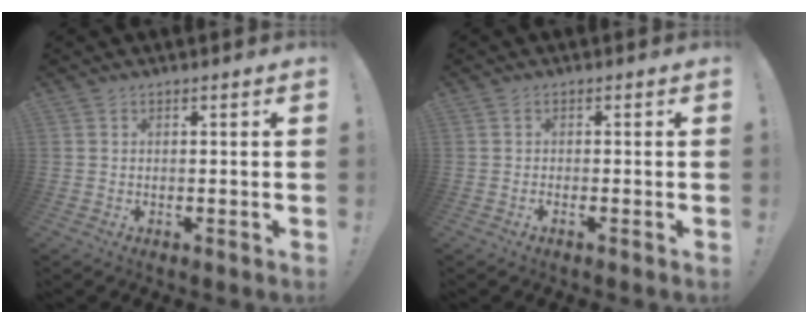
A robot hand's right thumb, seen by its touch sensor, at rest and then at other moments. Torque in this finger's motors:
{"motor_torque": [0.09, -0.21, -0.27, 0.18, 0.07]}